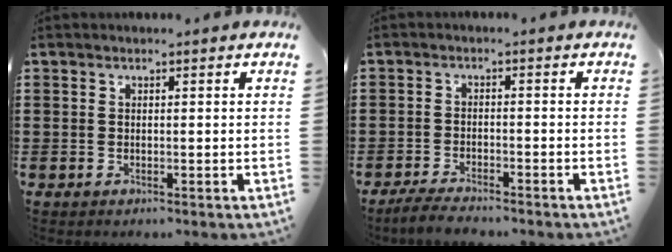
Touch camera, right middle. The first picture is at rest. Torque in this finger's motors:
{"motor_torque": [1.31, -0.66, 0.01, 0.04]}